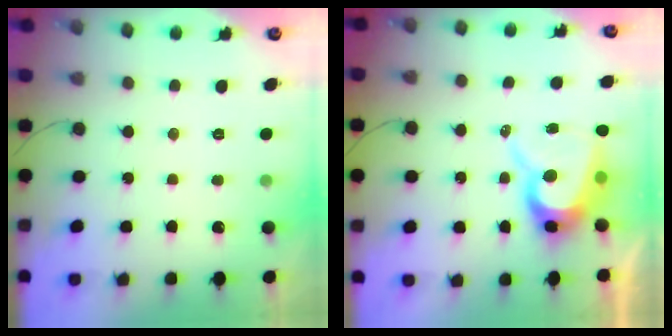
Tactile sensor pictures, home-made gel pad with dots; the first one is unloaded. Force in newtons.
{"total": 11.4, "press": 11.3, "slide": 1.0}